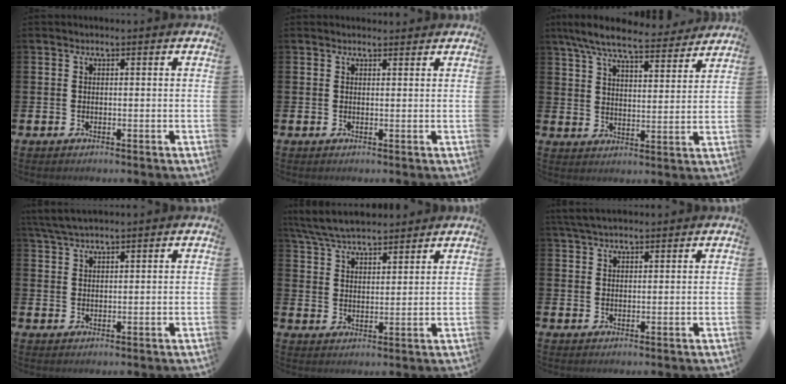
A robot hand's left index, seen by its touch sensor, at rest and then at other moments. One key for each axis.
{"total": 1.0, "fx": 0.9, "fy": 0.3, "fz": 0.1, "tx": 0.011, "ty": -0.001, "tz": 0.014}
{"total": 8.5, "fx": 7.7, "fy": 1.5, "fz": 3.3, "tx": -0.082, "ty": -0.043, "tz": 0.136}
{"total": 4.0, "fx": 3.6, "fy": 0.7, "fz": 1.5, "tx": -0.038, "ty": -0.005, "tz": 0.068}
{"total": 6.4, "fx": 6.2, "fy": 1.3, "fz": 1.4, "tx": -0.049, "ty": -0.025, "tz": 0.112}
{"total": 3.8, "fx": 3.4, "fy": 1.0, "fz": 1.4, "tx": -0.029, "ty": -0.007, "tz": 0.063}